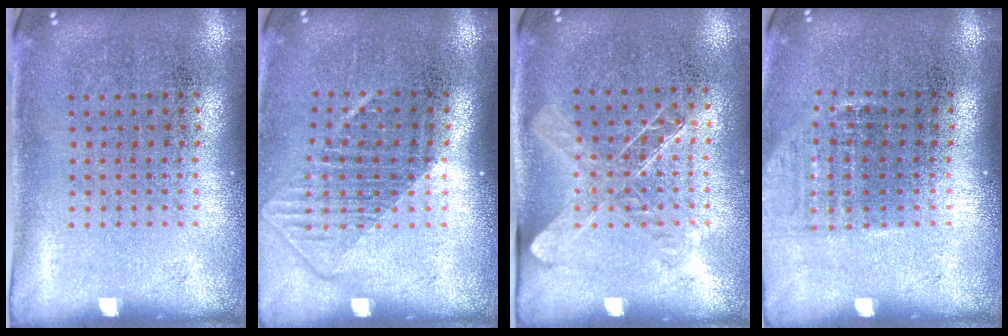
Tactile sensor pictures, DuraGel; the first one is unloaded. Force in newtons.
{"total": 1.3, "press": 1.1, "slide": 0.8}
{"total": 1.3, "press": 1.1, "slide": 0.7}
{"total": 0.9, "press": 0.8, "slide": 0.4}